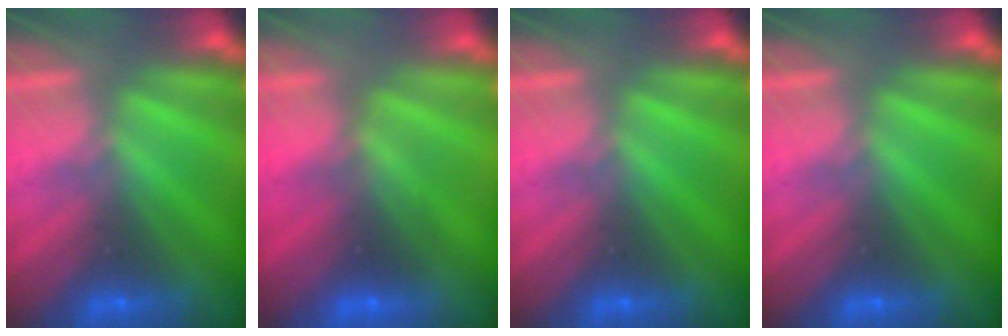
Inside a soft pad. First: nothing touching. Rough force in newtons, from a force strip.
{"total": 2.7}
{"total": 0.0}
{"total": 0.0}